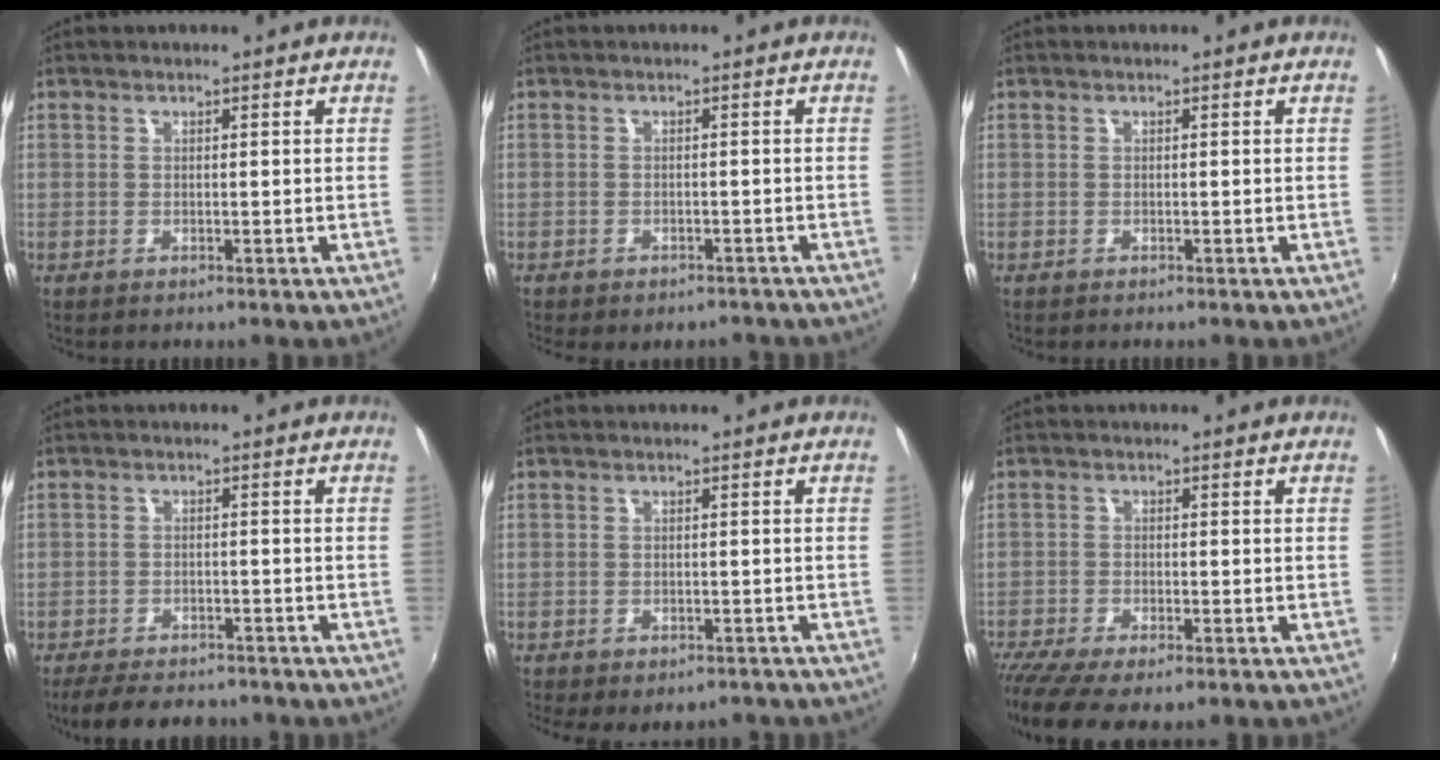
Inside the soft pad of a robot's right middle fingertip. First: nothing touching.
{"total": 5.4, "force": [-4.5, 2.2, 2.1], "torque": [-0.044, -0.017, -0.054]}
{"total": 0.0}
{"total": 10.0, "force": [-8.3, 3.7, 4.3], "torque": [-0.099, -0.013, -0.125]}
{"total": 7.1, "force": [-5.4, 3.1, 3.5], "torque": [-0.073, -0.025, -0.067]}
{"total": 9.8, "force": [-7.4, 2.6, 5.9], "torque": [-0.145, -0.047, -0.130]}